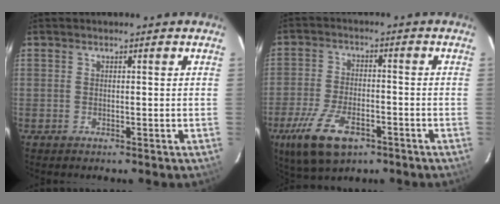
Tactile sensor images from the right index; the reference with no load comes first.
{"total": 12.5, "force": [-6.9, 5.9, 8.6], "torque": [-0.195, -0.021, -0.122]}